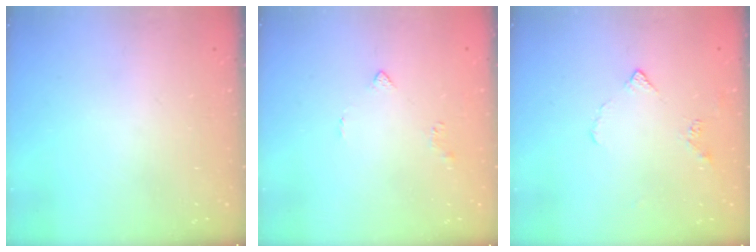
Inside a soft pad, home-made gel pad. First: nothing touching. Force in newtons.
{"total": 2.8, "press": 2.8, "slide": 0.6}
{"total": 3.4, "press": 3.4, "slide": 0.7}